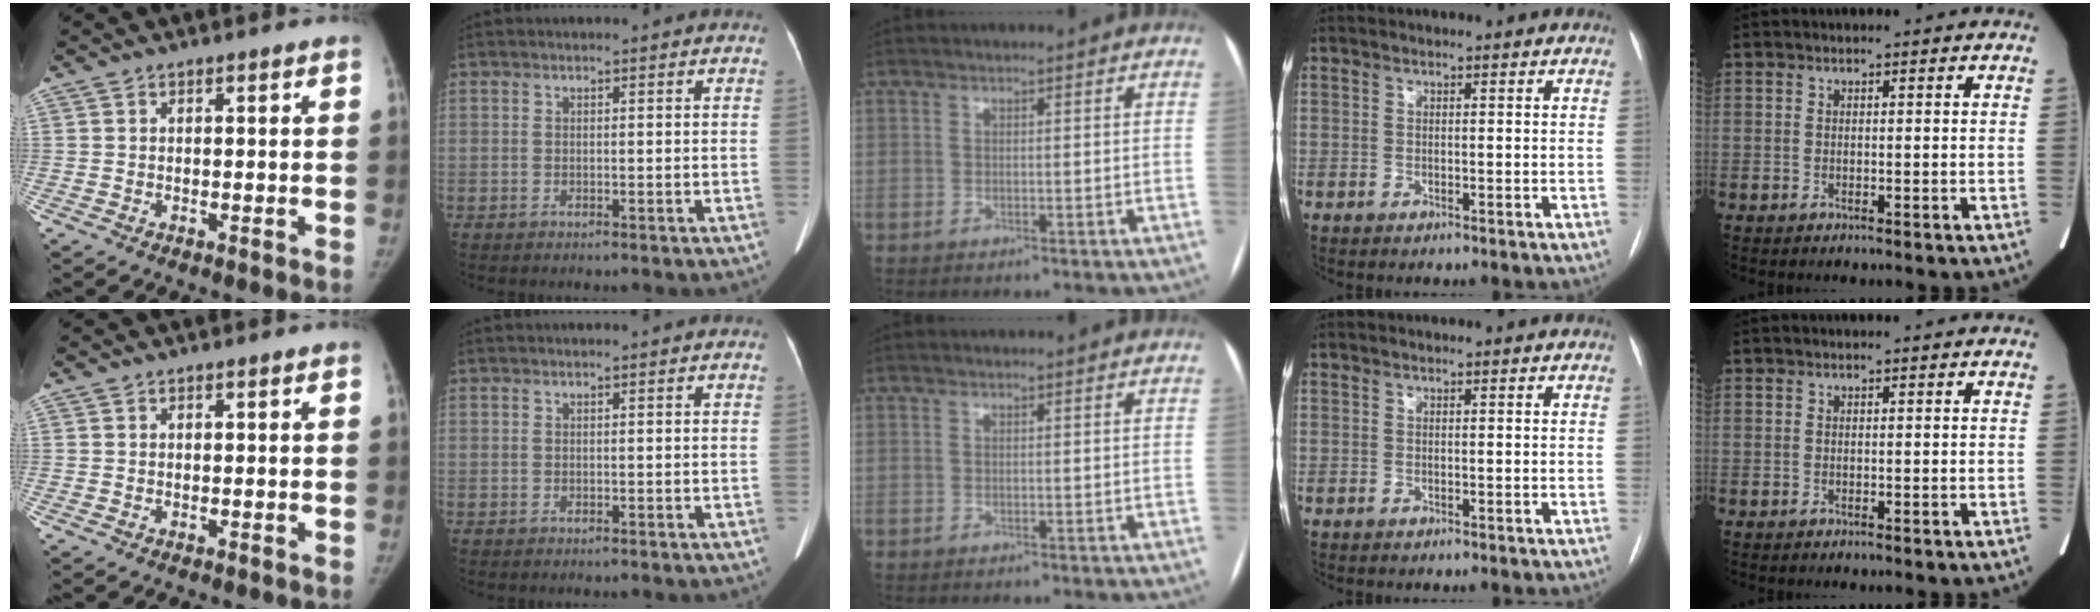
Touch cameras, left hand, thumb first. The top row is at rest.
{}